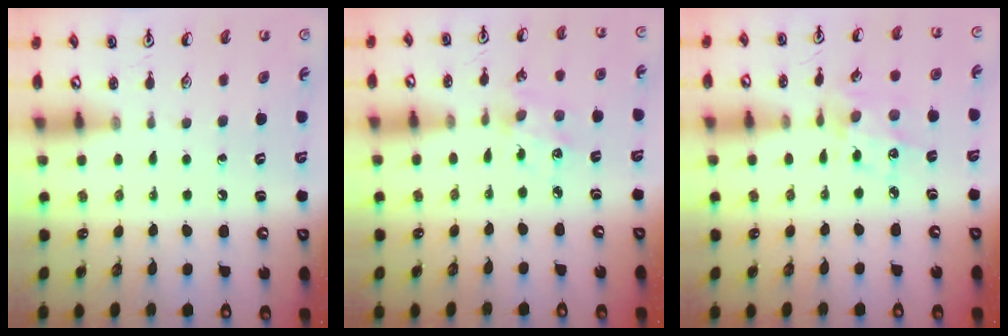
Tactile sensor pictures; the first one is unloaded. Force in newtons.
{"total": 3.4, "press": 3.2, "slide": 1.2}
{"total": 5.6, "press": 5.4, "slide": 1.5}